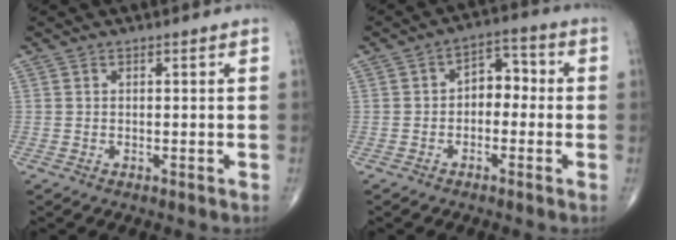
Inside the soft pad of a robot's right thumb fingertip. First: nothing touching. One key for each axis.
{"total": 5.8, "fx": -0.7, "fy": 4.1, "fz": 4.0, "tx": -0.032, "ty": 0.030, "tz": -0.025}